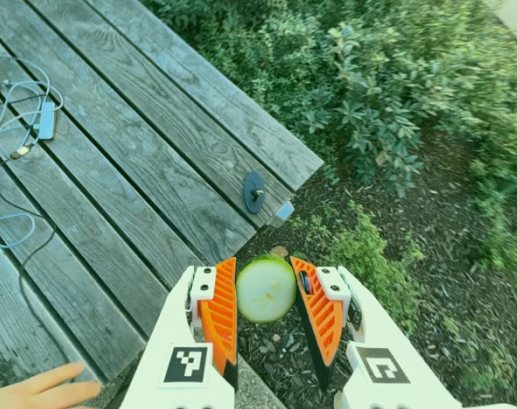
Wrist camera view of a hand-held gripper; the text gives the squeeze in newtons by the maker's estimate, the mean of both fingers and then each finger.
{"total": 10.8, "left": 11.1, "right": 10.6}